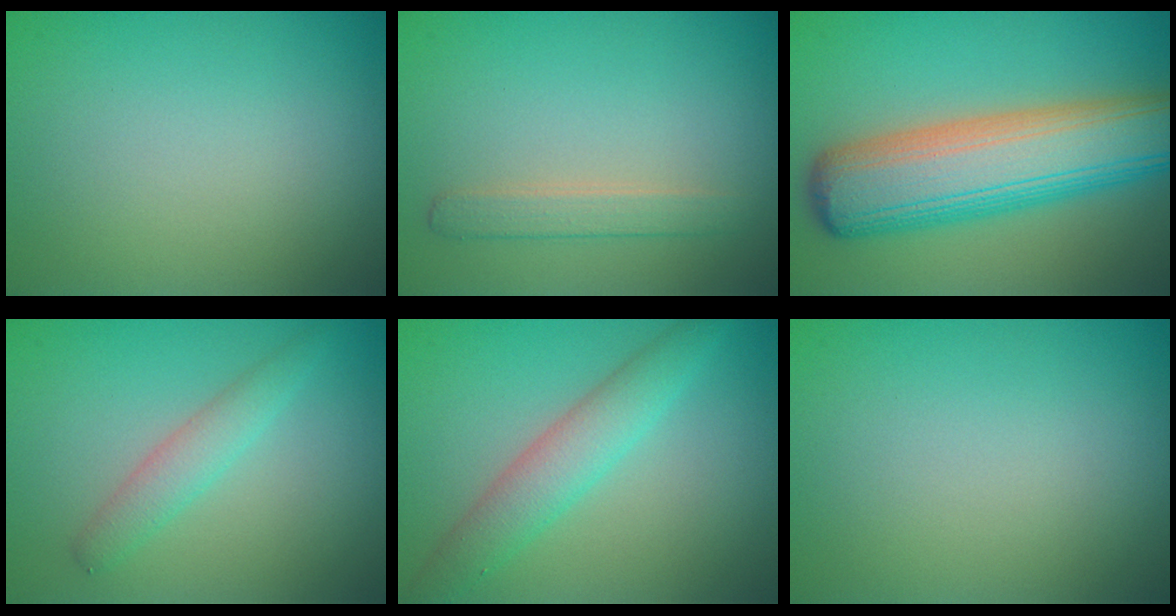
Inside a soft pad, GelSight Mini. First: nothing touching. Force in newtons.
{"total": 1.8, "press": 1.8, "slide": 0.1}
{"total": 10.6, "press": 10.6, "slide": 0.3}
{"total": 2.3, "press": 2.3, "slide": 0.1}
{"total": 3.7, "press": 3.7, "slide": 0.1}
{"total": 0.0}